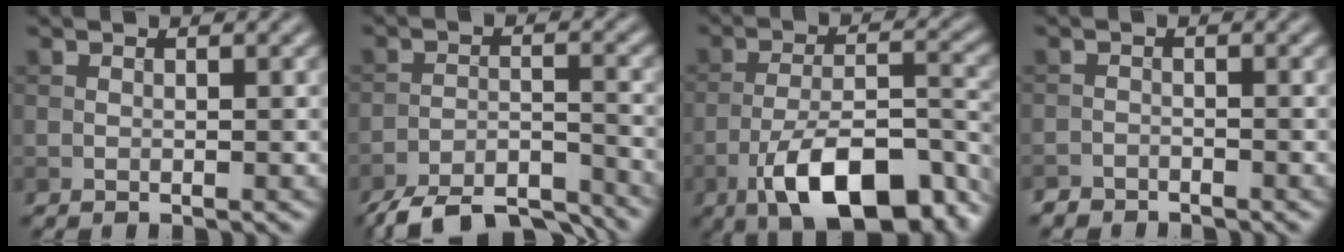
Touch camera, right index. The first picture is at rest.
{"total": 9.4, "force": [-8.4, 2.1, 3.6], "torque": [-0.061, -0.005, -0.139]}
{"total": 12.2, "force": [-7.4, 4.6, 8.6], "torque": [-0.135, -0.003, -0.129]}
{"total": 1.7, "force": [-1.6, 0.5, 0.0], "torque": [0.002, -0.003, -0.035]}